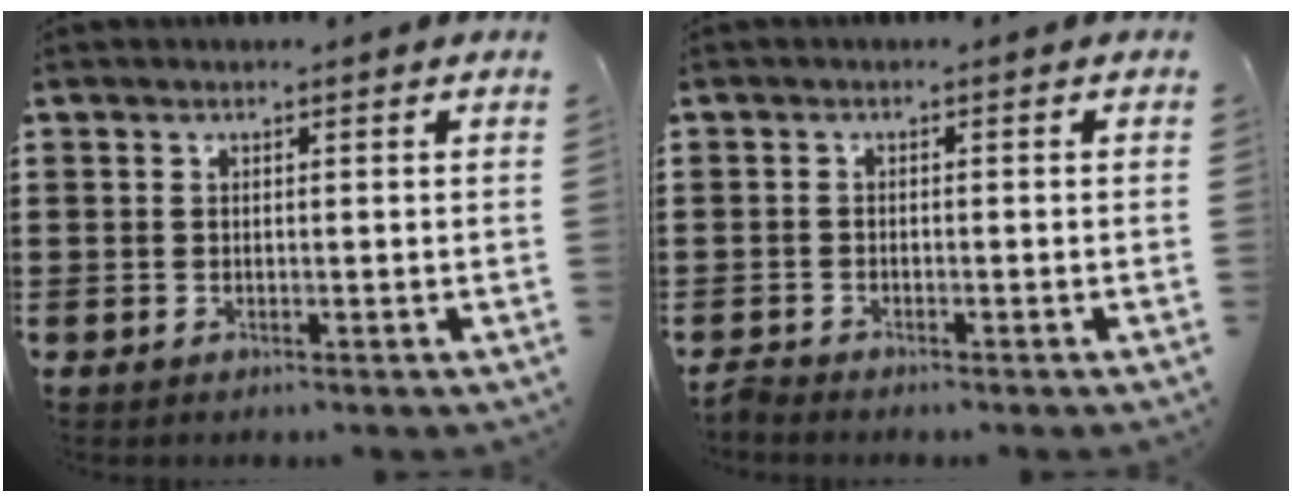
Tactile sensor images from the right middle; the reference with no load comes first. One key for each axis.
{"total": 1.2, "fx": -1.2, "fy": 0.0, "fz": 0.2, "tx": -0.008, "ty": -0.002, "tz": -0.023}